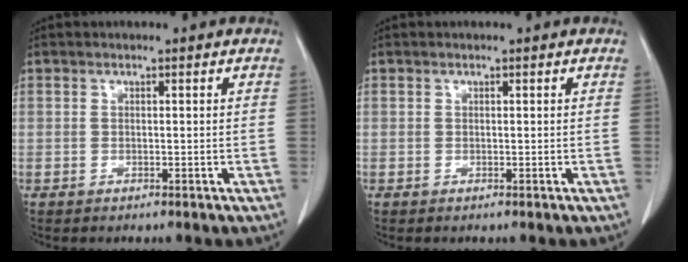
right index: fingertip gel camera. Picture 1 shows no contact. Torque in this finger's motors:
{"motor_torque": [0.00, 0.00, 0.00, 0.00]}